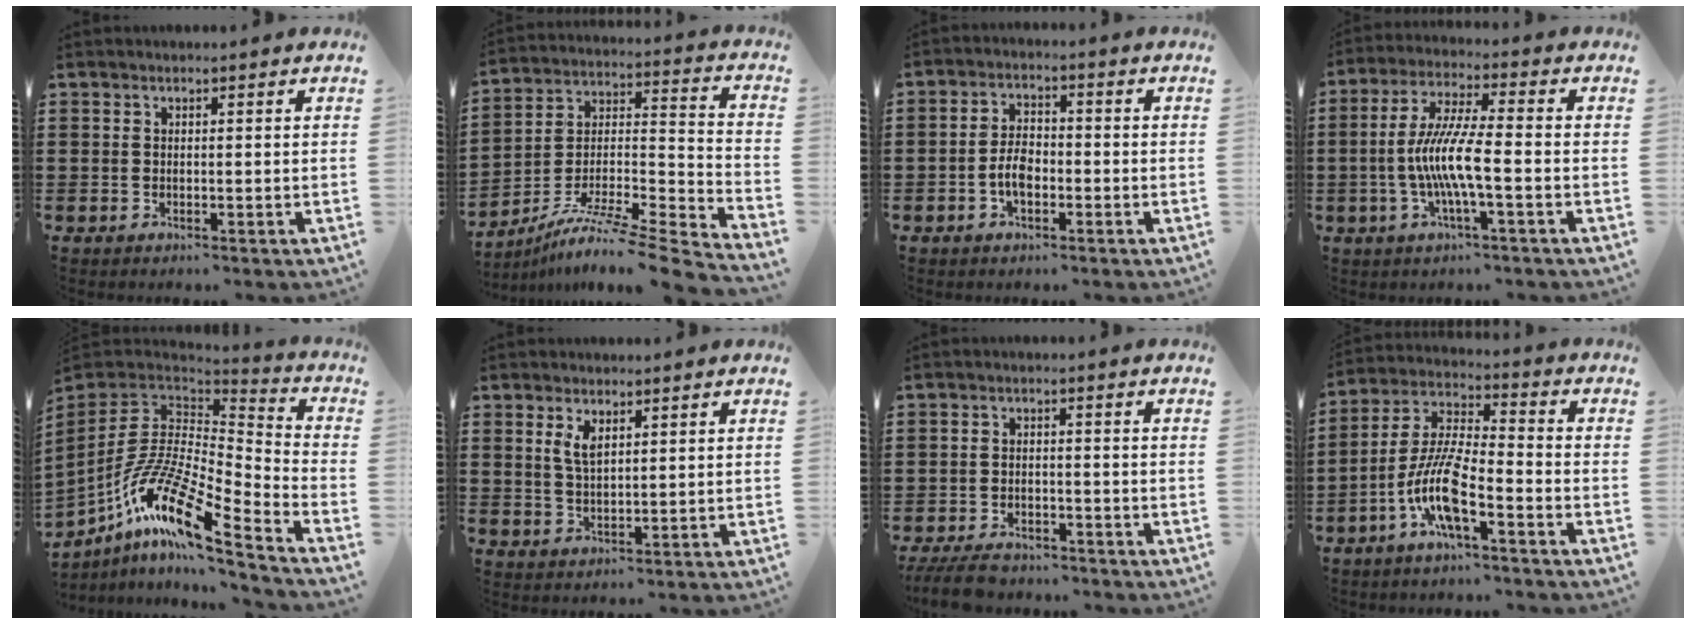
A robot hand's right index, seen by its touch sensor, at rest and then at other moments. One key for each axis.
{"total": 7.8, "fx": -6.2, "fy": 0.5, "fz": 4.6, "tx": -0.081, "ty": -0.008, "tz": -0.127}
{"total": 4.5, "fx": -1.6, "fy": 2.3, "fz": 3.5, "tx": -0.084, "ty": 0.000, "tz": -0.035}
{"total": 8.6, "fx": -2.2, "fy": 0.9, "fz": 8.2, "tx": -0.183, "ty": -0.016, "tz": -0.052}
{"total": 15.3, "fx": -8.9, "fy": 3.8, "fz": 11.9, "tx": -0.259, "ty": -0.004, "tz": -0.181}
{"total": 3.0, "fx": 1.5, "fy": 1.2, "fz": 2.4, "tx": -0.051, "ty": 0.002, "tz": 0.026}
{"total": 4.1, "fx": -3.8, "fy": 1.0, "fz": 1.1, "tx": -0.033, "ty": 0.001, "tz": -0.079}
{"total": 10.1, "fx": -5.2, "fy": 2.3, "fz": 8.4, "tx": -0.201, "ty": -0.014, "tz": -0.105}